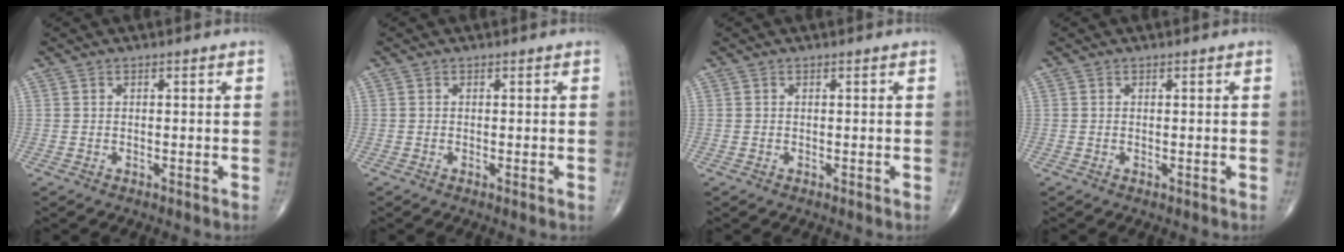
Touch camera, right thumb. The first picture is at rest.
{"total": 0.6, "force": [-0.4, 0.0, 0.5], "torque": [-0.012, -0.002, -0.007]}
{"total": 0.0}
{"total": 0.0}